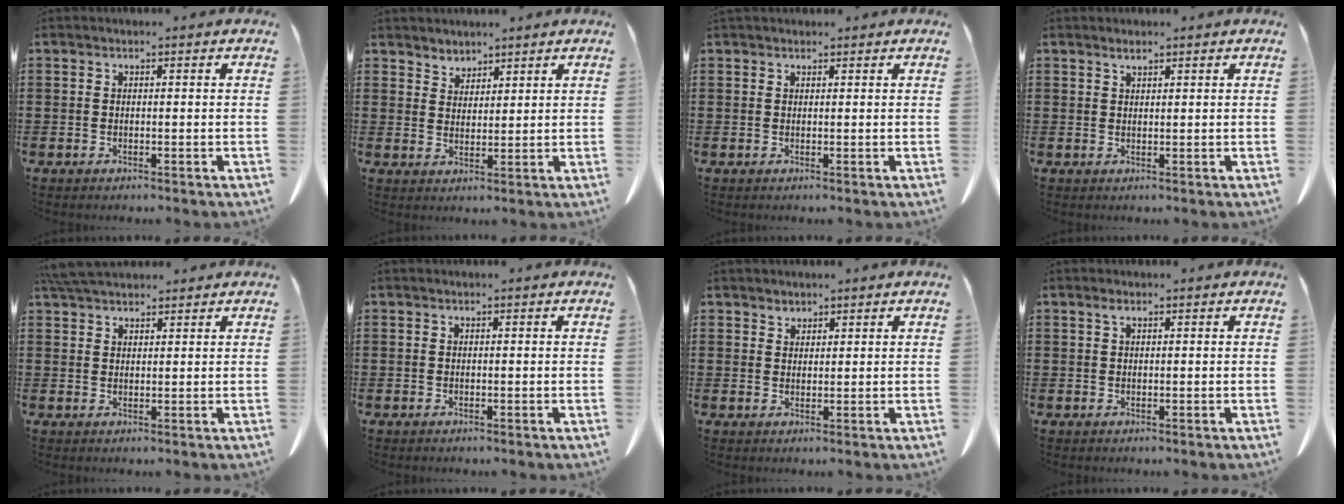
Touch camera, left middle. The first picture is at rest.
{"total": 2.8, "force": [2.7, 0.9, -0.2], "torque": [-0.004, -0.005, 0.052]}
{"total": 0.7, "force": [0.7, 0.2, 0.1], "torque": [-0.005, -0.001, 0.014]}
{"total": 1.2, "force": [1.0, 0.1, 0.6], "torque": [-0.014, -0.001, 0.018]}
{"total": 4.2, "force": [3.8, 0.8, 1.4], "torque": [-0.038, -0.005, 0.073]}
{"total": 0.0}
{"total": 1.7, "force": [1.6, 0.6, -0.1], "torque": [-0.002, 0.001, 0.032]}
{"total": 1.1, "force": [0.5, 0.3, 0.9], "torque": [-0.019, 0.002, 0.010]}